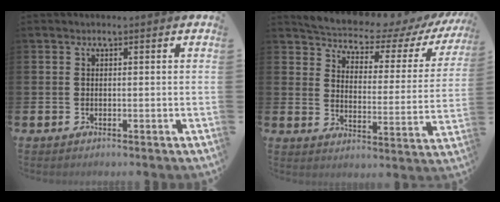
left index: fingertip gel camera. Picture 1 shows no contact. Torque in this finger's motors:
{"motor_torque": [1.40, -0.73, 0.24, 0.06]}